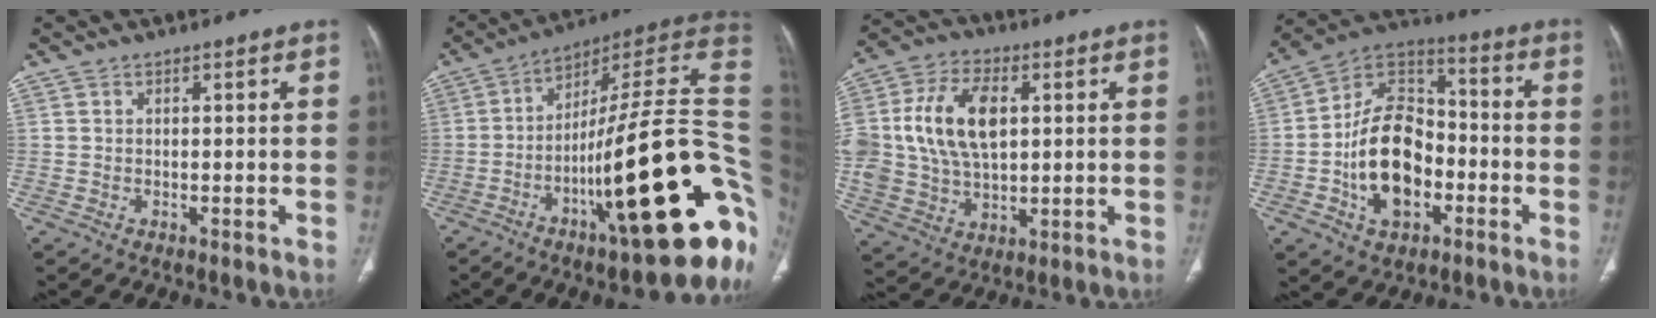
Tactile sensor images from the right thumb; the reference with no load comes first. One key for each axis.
{"total": 32.0, "fx": -6.8, "fy": 7.0, "fz": 30.5, "tx": -0.369, "ty": 0.034, "tz": -0.103}
{"total": 19.4, "fx": 3.2, "fy": 12.5, "fz": 14.5, "tx": -0.294, "ty": 0.006, "tz": 0.064}
{"total": 17.9, "fx": -4.6, "fy": 11.7, "fz": 12.7, "tx": -0.192, "ty": 0.038, "tz": -0.085}